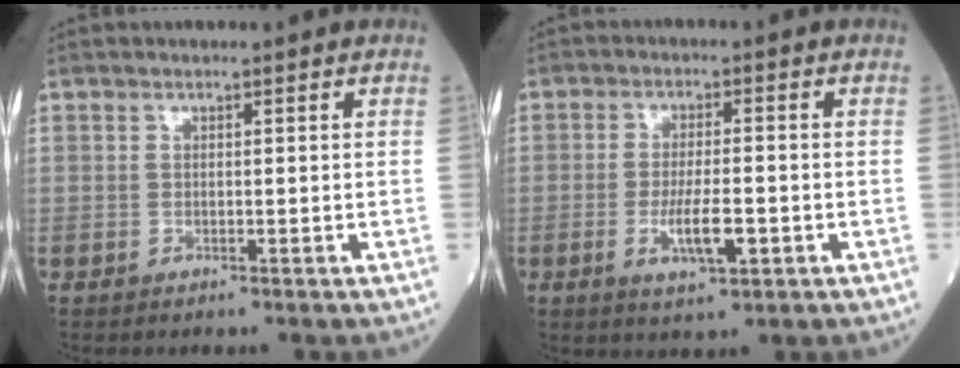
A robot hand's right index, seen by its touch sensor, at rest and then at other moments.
{"total": 6.0, "force": [-1.8, 1.3, 5.5], "torque": [-0.102, -0.007, -0.028]}